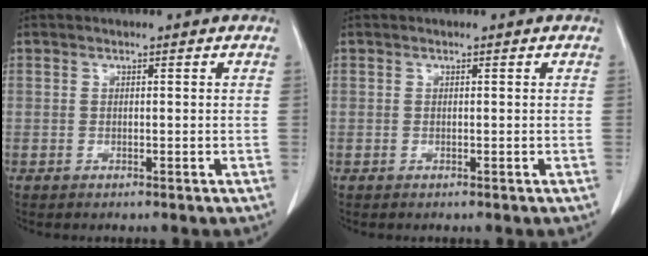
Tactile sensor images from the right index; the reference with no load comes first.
{"total": 0.0}